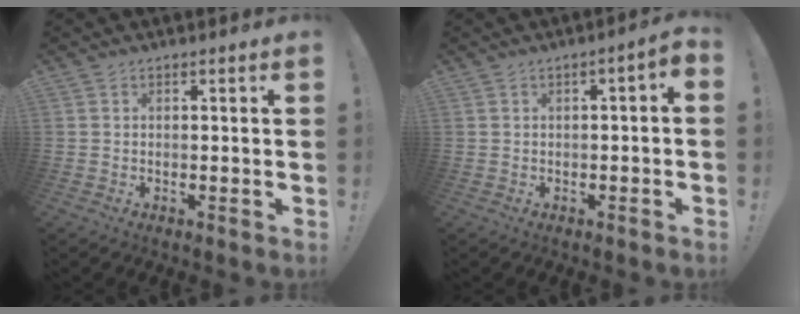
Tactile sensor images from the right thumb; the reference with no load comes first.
{"total": 4.2, "force": [0.3, 0.7, 4.1], "torque": [-0.059, -0.006, 0.002]}